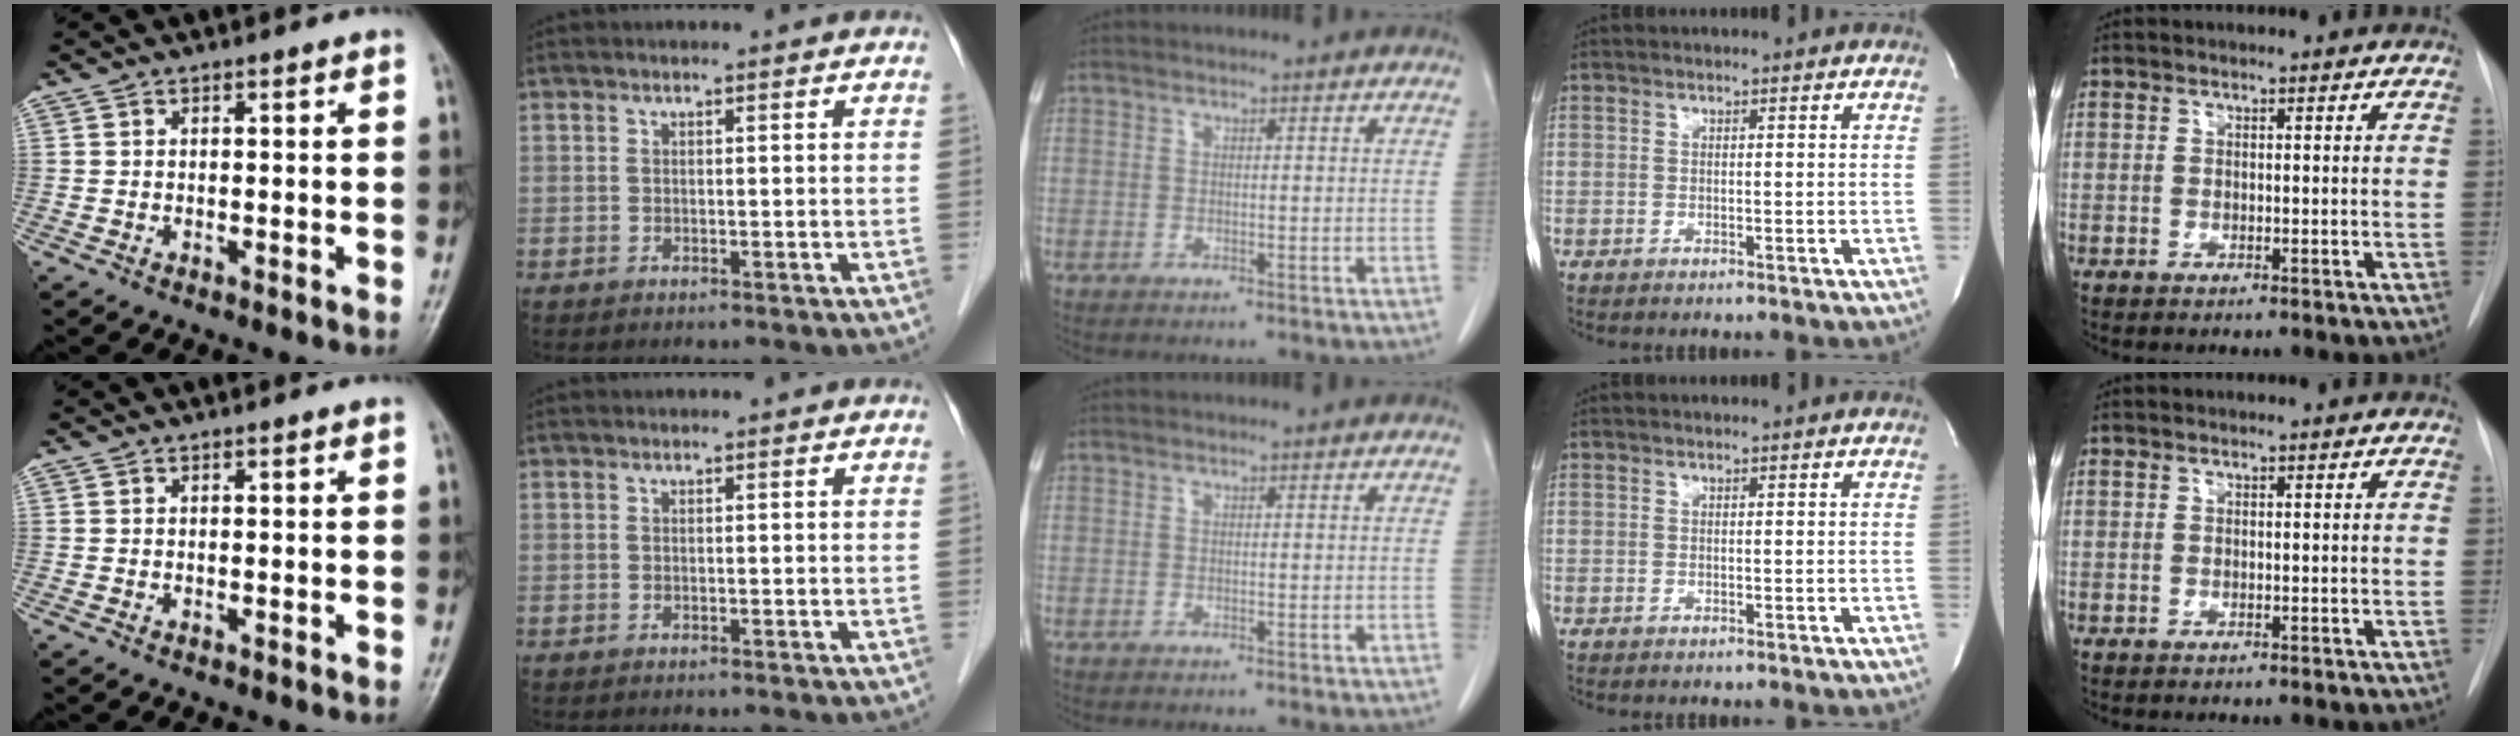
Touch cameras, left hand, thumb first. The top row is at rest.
{}